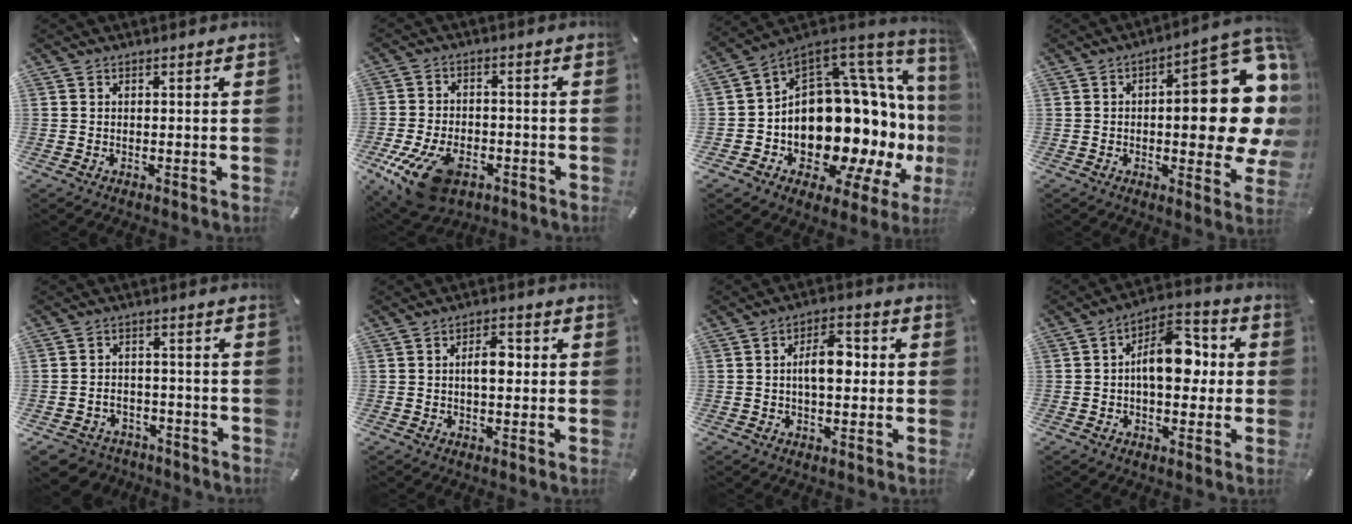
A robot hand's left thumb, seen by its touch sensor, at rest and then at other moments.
{"total": 14.2, "force": [-7.0, 8.2, 9.2], "torque": [-0.173, 0.029, -0.116]}
{"total": 24.8, "force": [-0.7, 16.4, 18.5], "torque": [-0.280, -0.088, 0.041]}
{"total": 26.2, "force": [4.3, 10.6, 23.5], "torque": [-0.293, -0.044, 0.078]}
{"total": 5.6, "force": [-3.7, 4.0, 1.3], "torque": [-0.029, 0.022, -0.071]}
{"total": 5.3, "force": [0.2, 2.8, 4.5], "torque": [-0.072, 0.006, -0.003]}
{"total": 7.8, "force": [0.1, 4.2, 6.6], "torque": [-0.104, 0.005, -0.006]}
{"total": 12.9, "force": [0.3, 7.6, 10.5], "torque": [-0.142, 0.001, 0.005]}